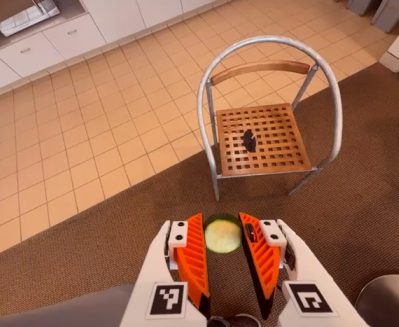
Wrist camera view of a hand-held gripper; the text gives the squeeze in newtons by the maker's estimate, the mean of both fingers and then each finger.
{"total": 7.0, "left": 6.9, "right": 7.1}